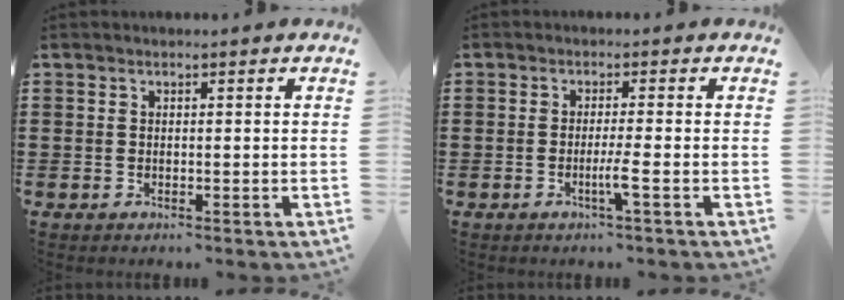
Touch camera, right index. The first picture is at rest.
{"total": 3.0, "force": [-1.1, -0.4, 2.7], "torque": [-0.053, -0.010, -0.025]}